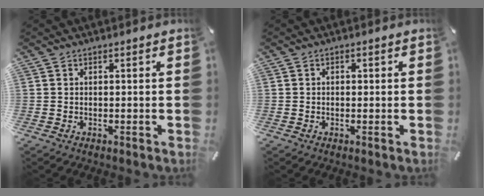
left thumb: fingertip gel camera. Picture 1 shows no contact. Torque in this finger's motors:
{"motor_torque": [-0.25, -0.60, -0.01, 0.15, -0.02]}